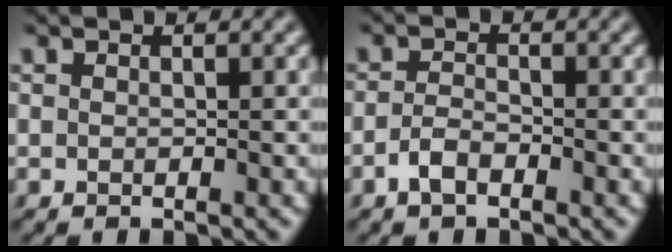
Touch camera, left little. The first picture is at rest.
{"total": 1.9, "force": [-1.3, 0.7, 1.2], "torque": [-0.024, 0.004, -0.031]}